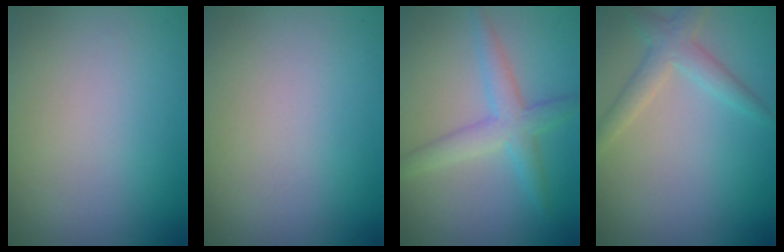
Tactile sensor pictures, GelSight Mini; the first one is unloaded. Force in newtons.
{"total": 0.0}
{"total": 3.4, "press": 3.4, "slide": 0.2}
{"total": 2.8, "press": 2.7, "slide": 0.2}